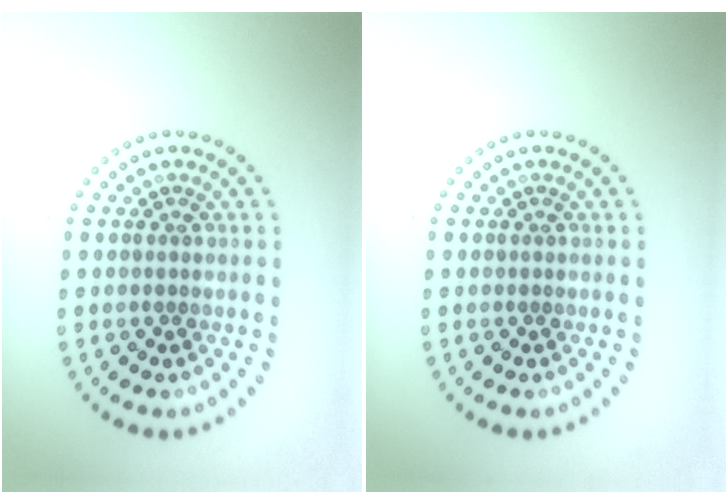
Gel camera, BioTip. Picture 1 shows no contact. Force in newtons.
{"total": 0.0}